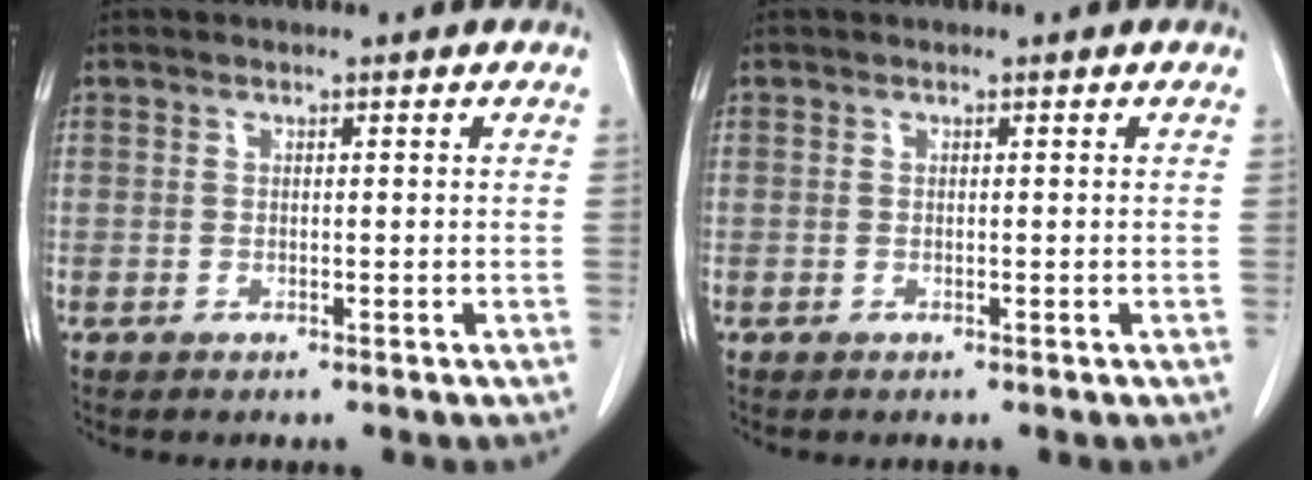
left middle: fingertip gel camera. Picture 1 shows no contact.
{"total": 0.0}